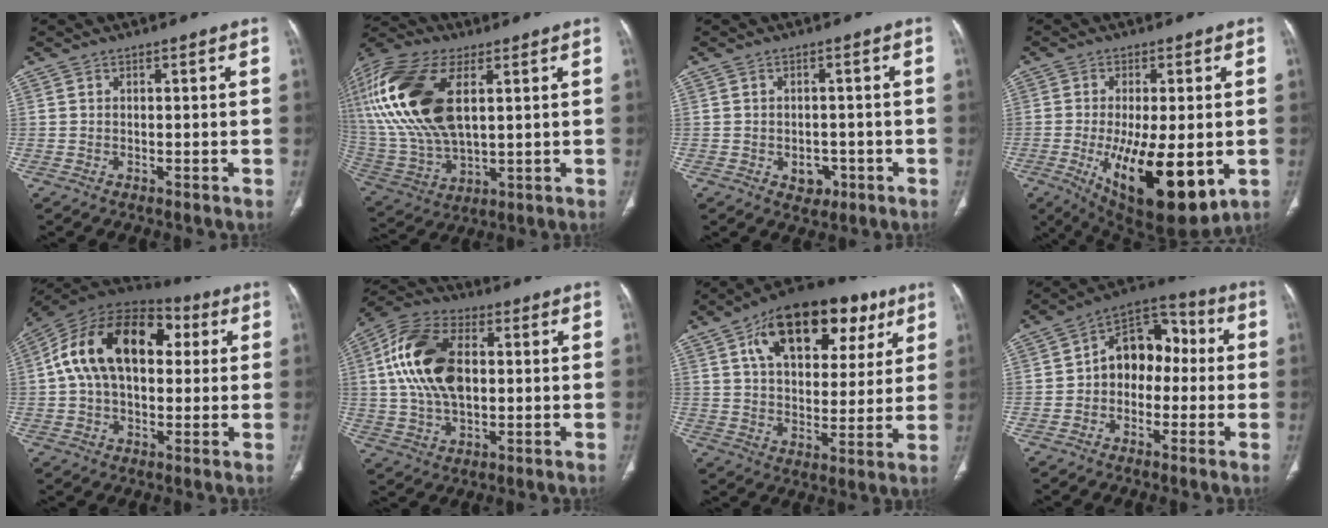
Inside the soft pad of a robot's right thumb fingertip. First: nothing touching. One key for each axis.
{"total": 25.3, "fx": 7.0, "fy": 12.8, "fz": 20.6, "tx": -0.466, "ty": -0.009, "tz": 0.135}
{"total": 3.7, "fx": -1.4, "fy": 2.8, "fz": 1.9, "tx": -0.008, "ty": 0.007, "tz": -0.012}
{"total": 18.6, "fx": -4.5, "fy": 7.0, "fz": 16.6, "tx": -0.261, "ty": -0.024, "tz": -0.048}
{"total": 21.7, "fx": 4.4, "fy": 13.4, "fz": 16.5, "tx": -0.278, "ty": 0.040, "tz": 0.064}
{"total": 17.1, "fx": 2.4, "fy": 10.2, "fz": 13.5, "tx": -0.259, "ty": 0.016, "tz": 0.041}
{"total": 23.6, "fx": 10.8, "fy": 13.1, "fz": 16.3, "tx": -0.212, "ty": 0.004, "tz": 0.170}
{"total": 11.9, "fx": -0.2, "fy": 8.6, "fz": 8.1, "tx": -0.081, "ty": 0.046, "tz": -0.022}